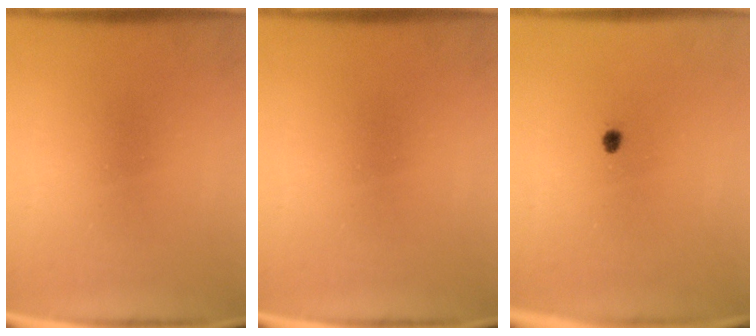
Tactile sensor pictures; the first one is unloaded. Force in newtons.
{"total": 0.0}
{"total": 1.0}